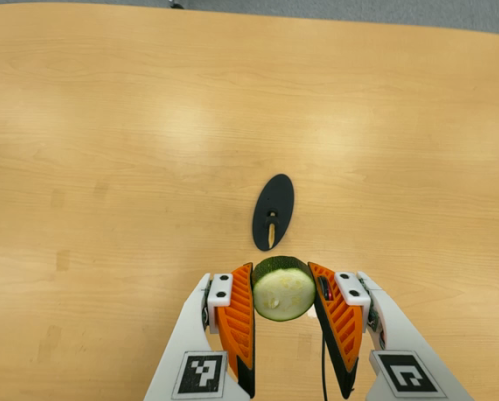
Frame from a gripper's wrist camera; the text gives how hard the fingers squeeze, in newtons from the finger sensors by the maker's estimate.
{"total": 11.4, "left": 10.9, "right": 11.8}